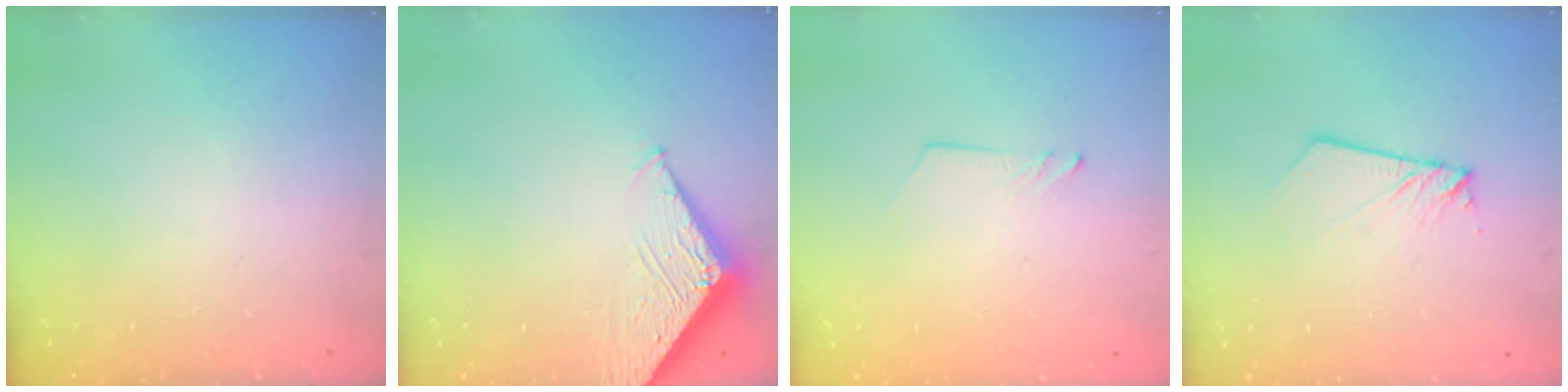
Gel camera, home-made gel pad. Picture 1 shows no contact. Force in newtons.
{"total": 6.5, "press": 6.5, "slide": 0.4}
{"total": 1.2, "press": 1.2, "slide": 0.1}
{"total": 3.0, "press": 3.0, "slide": 0.4}